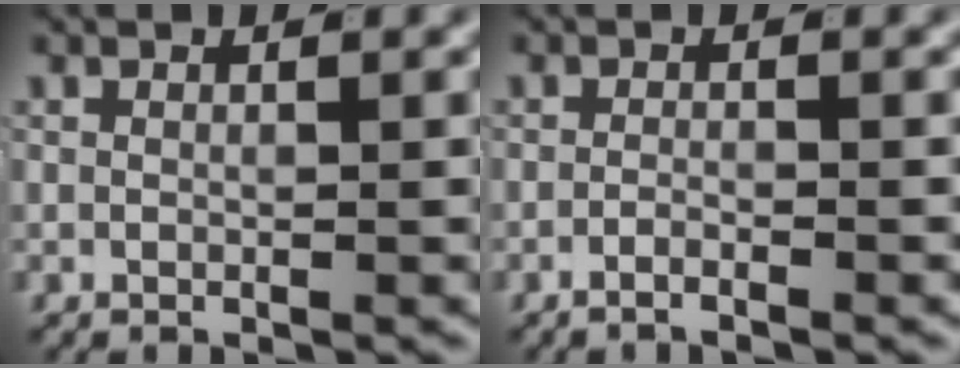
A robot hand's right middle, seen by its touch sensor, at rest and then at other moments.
{"total": 1.7, "force": [-1.6, 0.2, 0.6], "torque": [-0.013, 0.000, -0.032]}